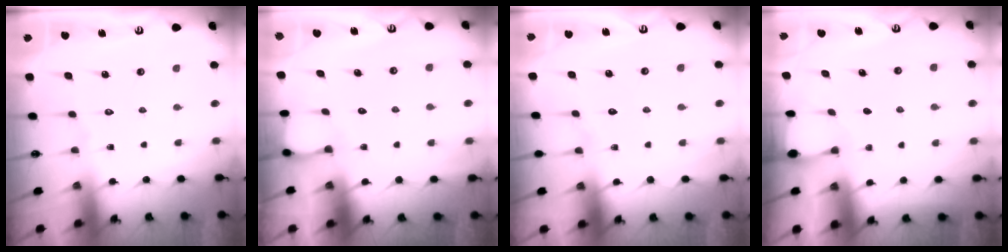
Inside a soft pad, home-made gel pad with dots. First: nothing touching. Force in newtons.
{"total": 2.7, "press": 2.7, "slide": 0.3}
{"total": 5.3, "press": 5.3, "slide": 0.5}
{"total": 1.6, "press": 1.5, "slide": 0.3}